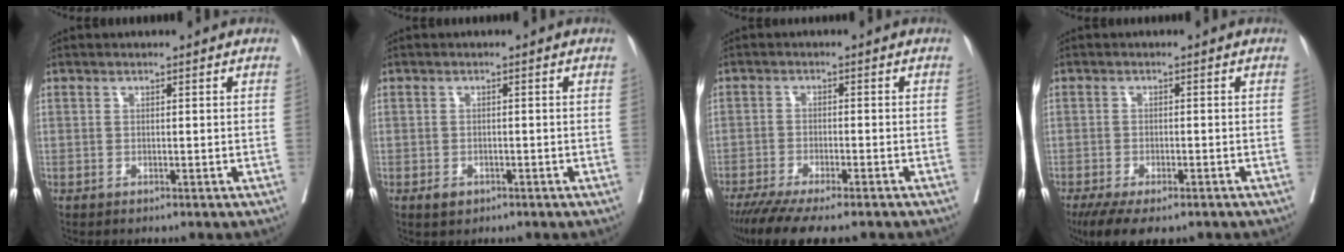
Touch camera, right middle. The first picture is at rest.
{"total": 1.7, "force": [-1.0, 1.2, 0.8], "torque": [-0.016, 0.001, -0.007]}
{"total": 11.7, "force": [-9.4, 1.9, 6.6], "torque": [-0.101, -0.022, -0.145]}
{"total": 8.3, "force": [-6.0, 2.9, 4.9], "torque": [-0.076, -0.013, -0.093]}